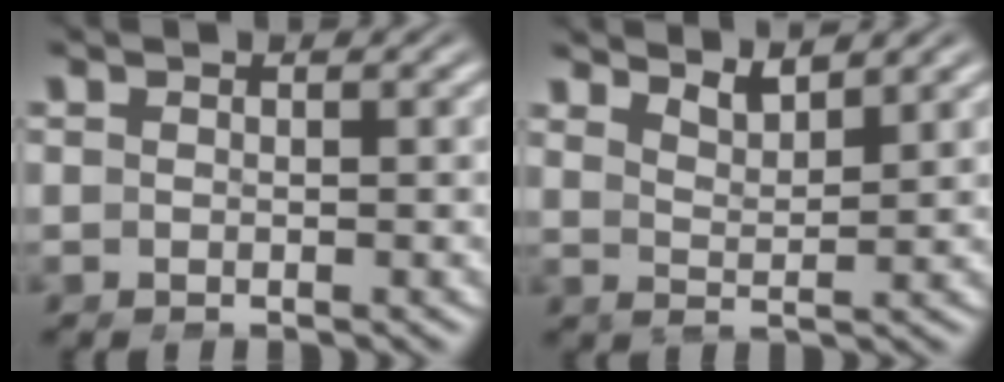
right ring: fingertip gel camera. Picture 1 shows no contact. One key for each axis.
{"total": 3.6, "fx": 3.3, "fy": 0.9, "fz": 1.3, "tx": -0.026, "ty": 0.000, "tz": 0.051}